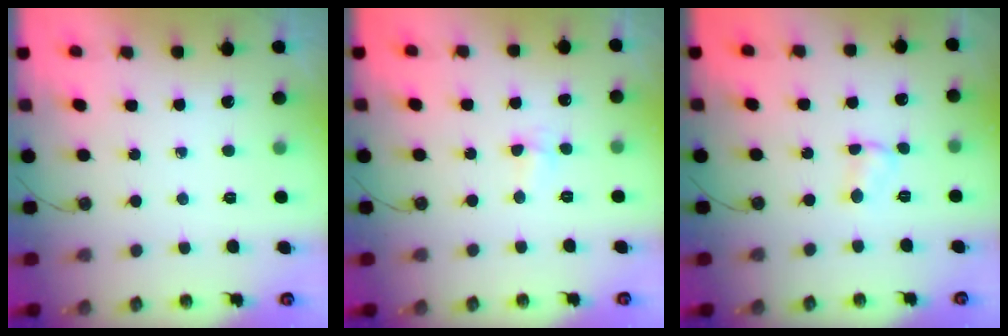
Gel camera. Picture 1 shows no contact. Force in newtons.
{"total": 4.7, "press": 3.3, "slide": 3.3}
{"total": 2.9, "press": 2.9, "slide": 0.5}